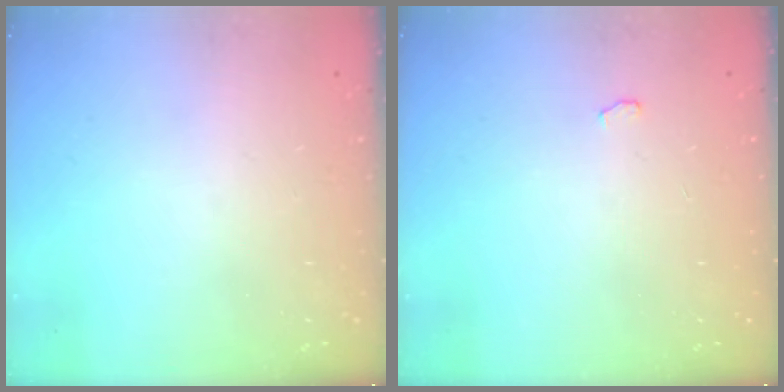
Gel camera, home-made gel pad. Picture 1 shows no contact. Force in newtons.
{"total": 7.7, "press": 4.0, "slide": 6.6}